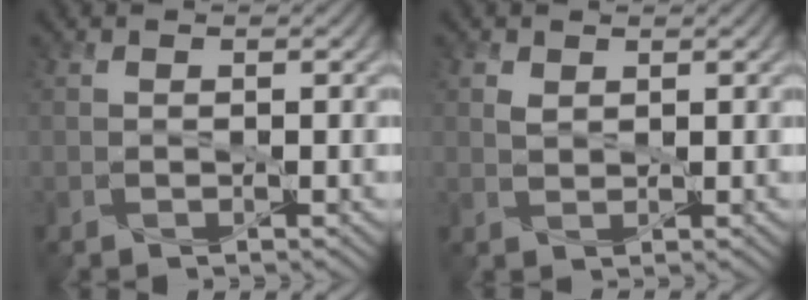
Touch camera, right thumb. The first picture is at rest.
{"total": 1.3, "force": [0.7, 0.9, 0.6], "torque": [-0.019, 0.001, 0.014]}